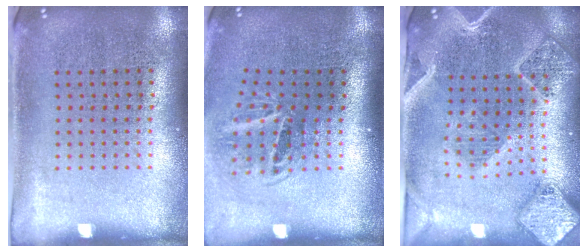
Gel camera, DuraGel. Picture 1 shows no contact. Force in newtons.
{"total": 2.0, "press": 1.3, "slide": 1.5}
{"total": 2.7, "press": 2.4, "slide": 1.3}